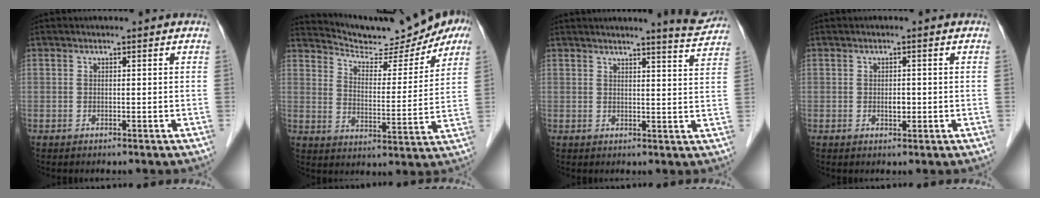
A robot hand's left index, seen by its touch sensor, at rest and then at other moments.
{"total": 16.1, "force": [14.6, 3.3, 5.8], "torque": [-0.086, -0.006, 0.200]}
{"total": 5.2, "force": [5.1, -0.3, 1.2], "torque": [-0.022, -0.023, 0.049]}
{"total": 1.4, "force": [-0.3, 0.8, 1.1], "torque": [-0.018, 0.000, -0.002]}